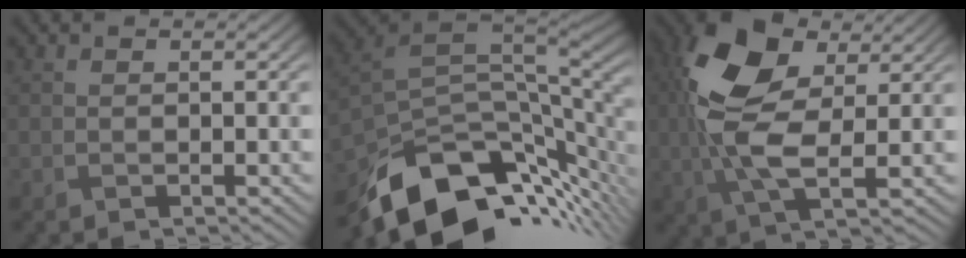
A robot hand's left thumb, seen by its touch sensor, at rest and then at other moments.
{"total": 14.8, "force": [-7.8, 6.8, 10.5], "torque": [-0.207, -0.023, -0.130]}
{"total": 12.0, "force": [2.5, 6.6, 9.8], "torque": [-0.227, 0.005, 0.043]}